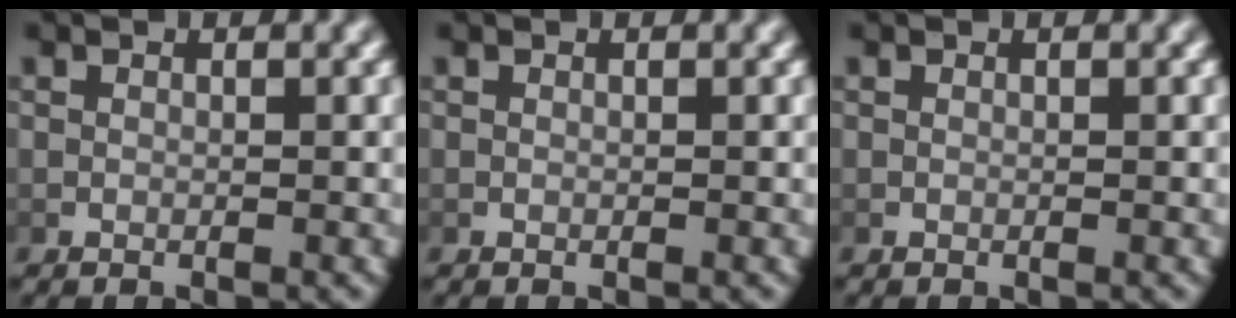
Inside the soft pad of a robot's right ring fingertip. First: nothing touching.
{"total": 0.0}
{"total": 0.0}